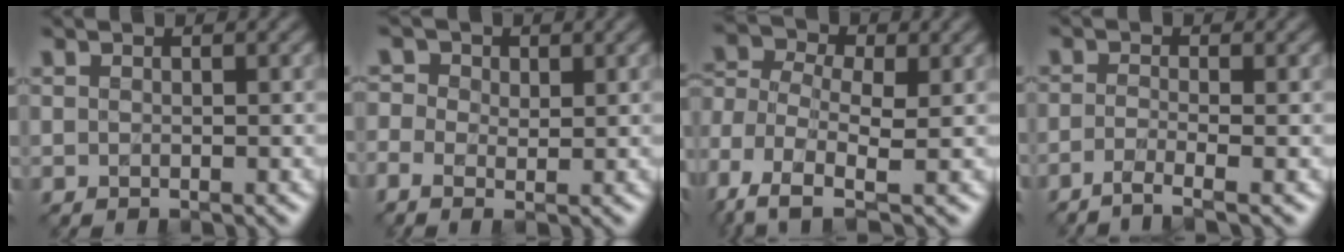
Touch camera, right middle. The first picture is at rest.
{"total": 2.5, "force": [0.2, 2.0, 1.5], "torque": [-0.035, 0.004, -0.001]}
{"total": 6.7, "force": [-2.8, 3.7, 4.8], "torque": [-0.119, -0.004, -0.068]}
{"total": 2.5, "force": [-1.6, 0.5, 1.9], "torque": [-0.031, -0.008, -0.046]}